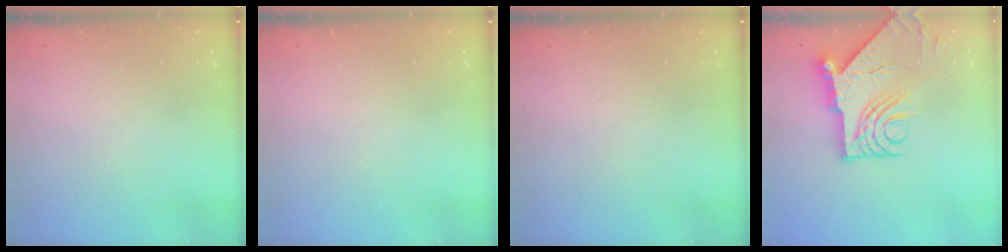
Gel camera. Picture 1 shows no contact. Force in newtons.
{"total": 0.0}
{"total": 0.0}
{"total": 17.7, "press": 17.6, "slide": 1.7}